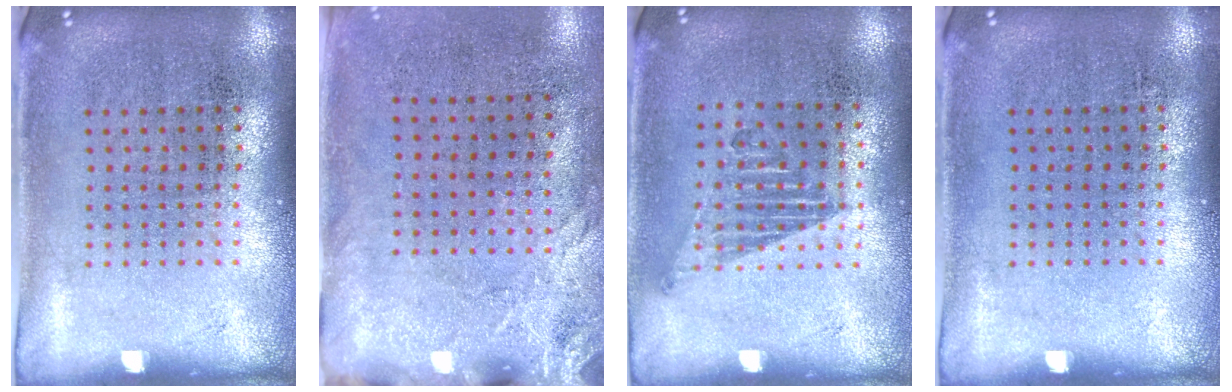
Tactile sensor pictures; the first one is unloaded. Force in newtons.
{"total": 2.6, "press": 2.1, "slide": 1.6}
{"total": 1.2, "press": 1.0, "slide": 0.6}
{"total": 0.0}